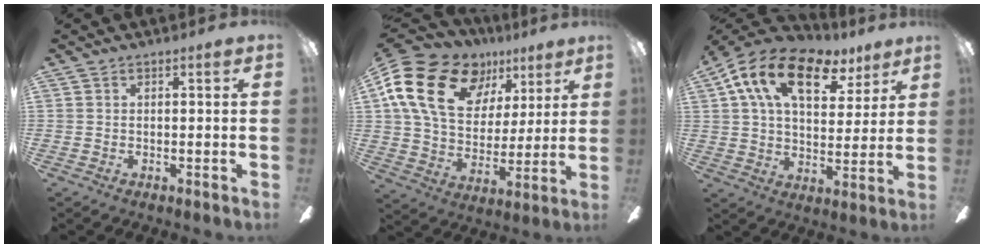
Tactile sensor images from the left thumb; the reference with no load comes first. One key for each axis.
{"total": 22.8, "fx": 10.6, "fy": 15.2, "fz": 13.3, "tx": -0.251, "ty": -0.030, "tz": 0.192}
{"total": 17.5, "fx": 9.3, "fy": 9.3, "fz": 11.5, "tx": -0.194, "ty": -0.033, "tz": 0.160}